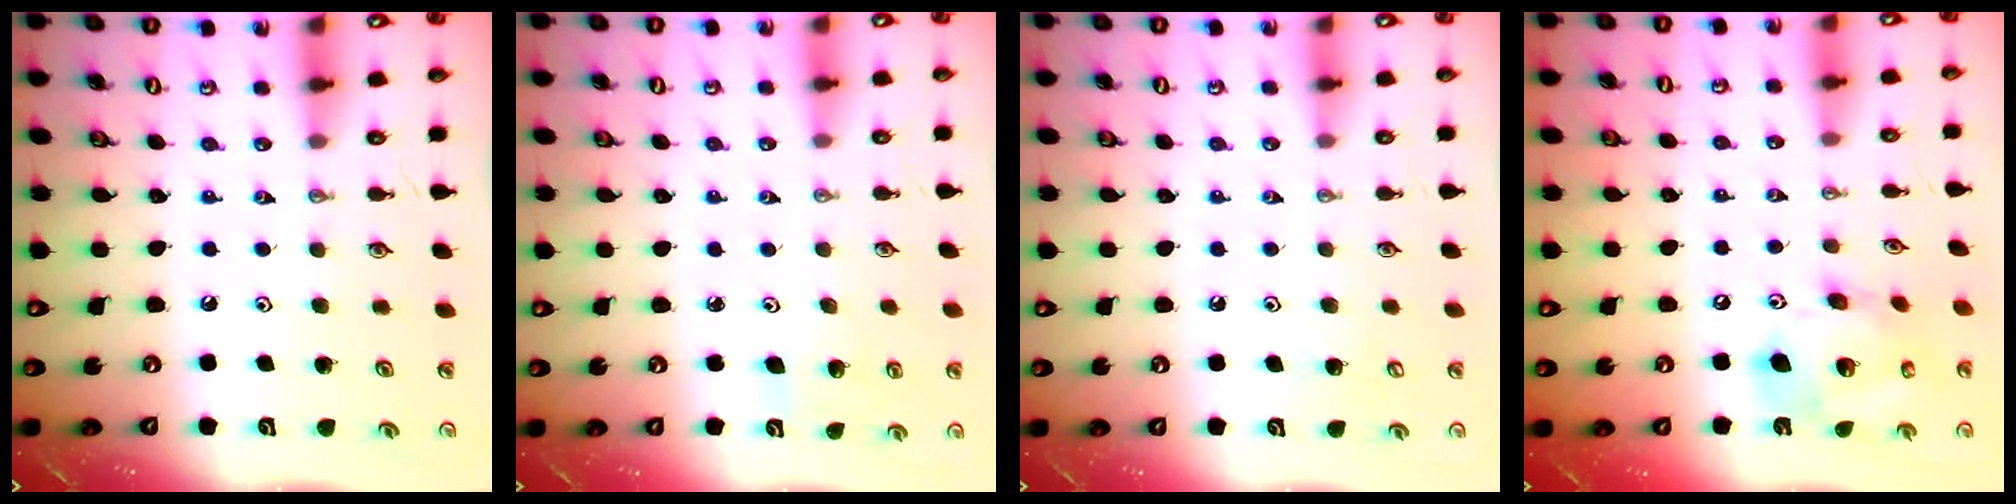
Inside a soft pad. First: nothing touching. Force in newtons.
{"total": 4.1, "press": 4.0, "slide": 1.0}
{"total": 3.9, "press": 3.9, "slide": 0.4}
{"total": 17.2, "press": 16.9, "slide": 3.3}